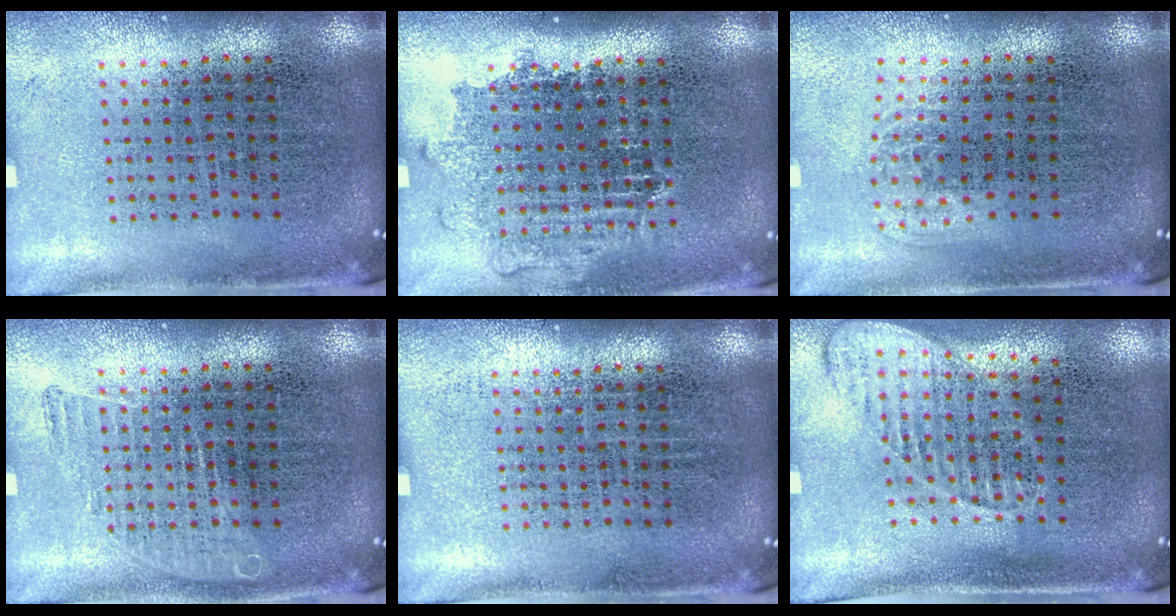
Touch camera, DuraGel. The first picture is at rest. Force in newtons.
{"total": 1.1, "press": 1.1, "slide": 0.4}
{"total": 1.0, "press": 0.7, "slide": 0.8}
{"total": 1.0, "press": 1.0, "slide": 0.2}
{"total": 0.0}
{"total": 1.3, "press": 1.2, "slide": 0.5}